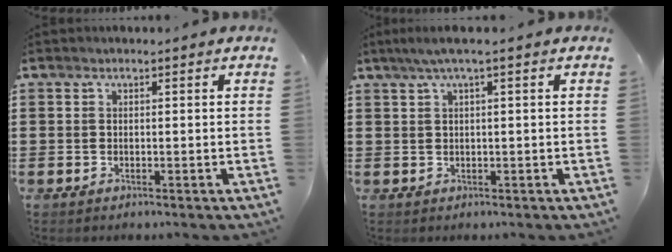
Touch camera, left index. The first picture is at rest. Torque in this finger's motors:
{"motor_torque": [0.64, -0.34, 0.27, 0.09]}